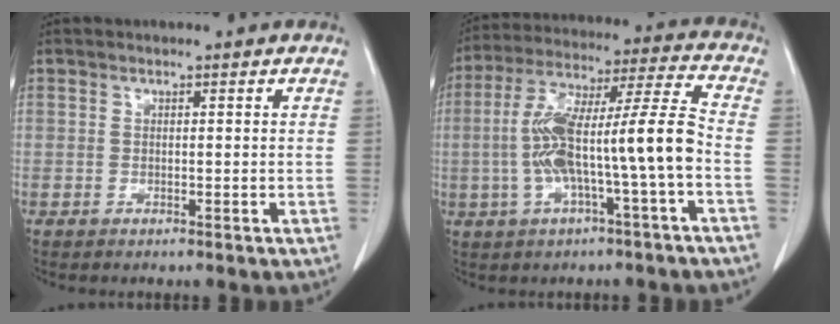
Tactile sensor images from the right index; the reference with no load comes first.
{"total": 14.6, "force": [-2.7, 0.8, 14.3], "torque": [-0.271, 0.030, -0.048]}